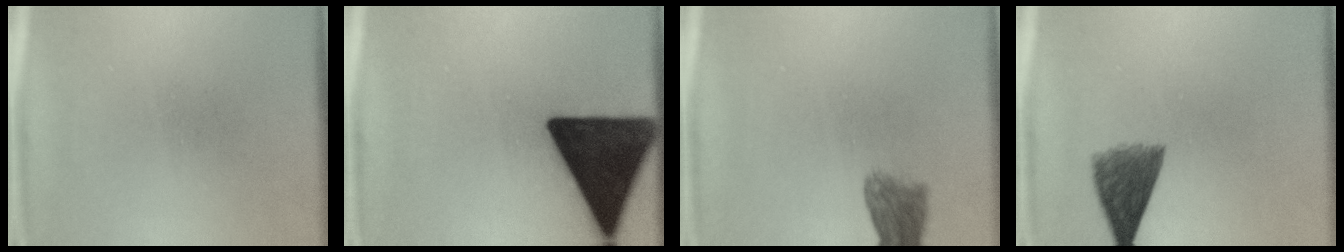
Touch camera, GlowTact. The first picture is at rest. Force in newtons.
{"total": 19.6}
{"total": 4.1}
{"total": 6.0}